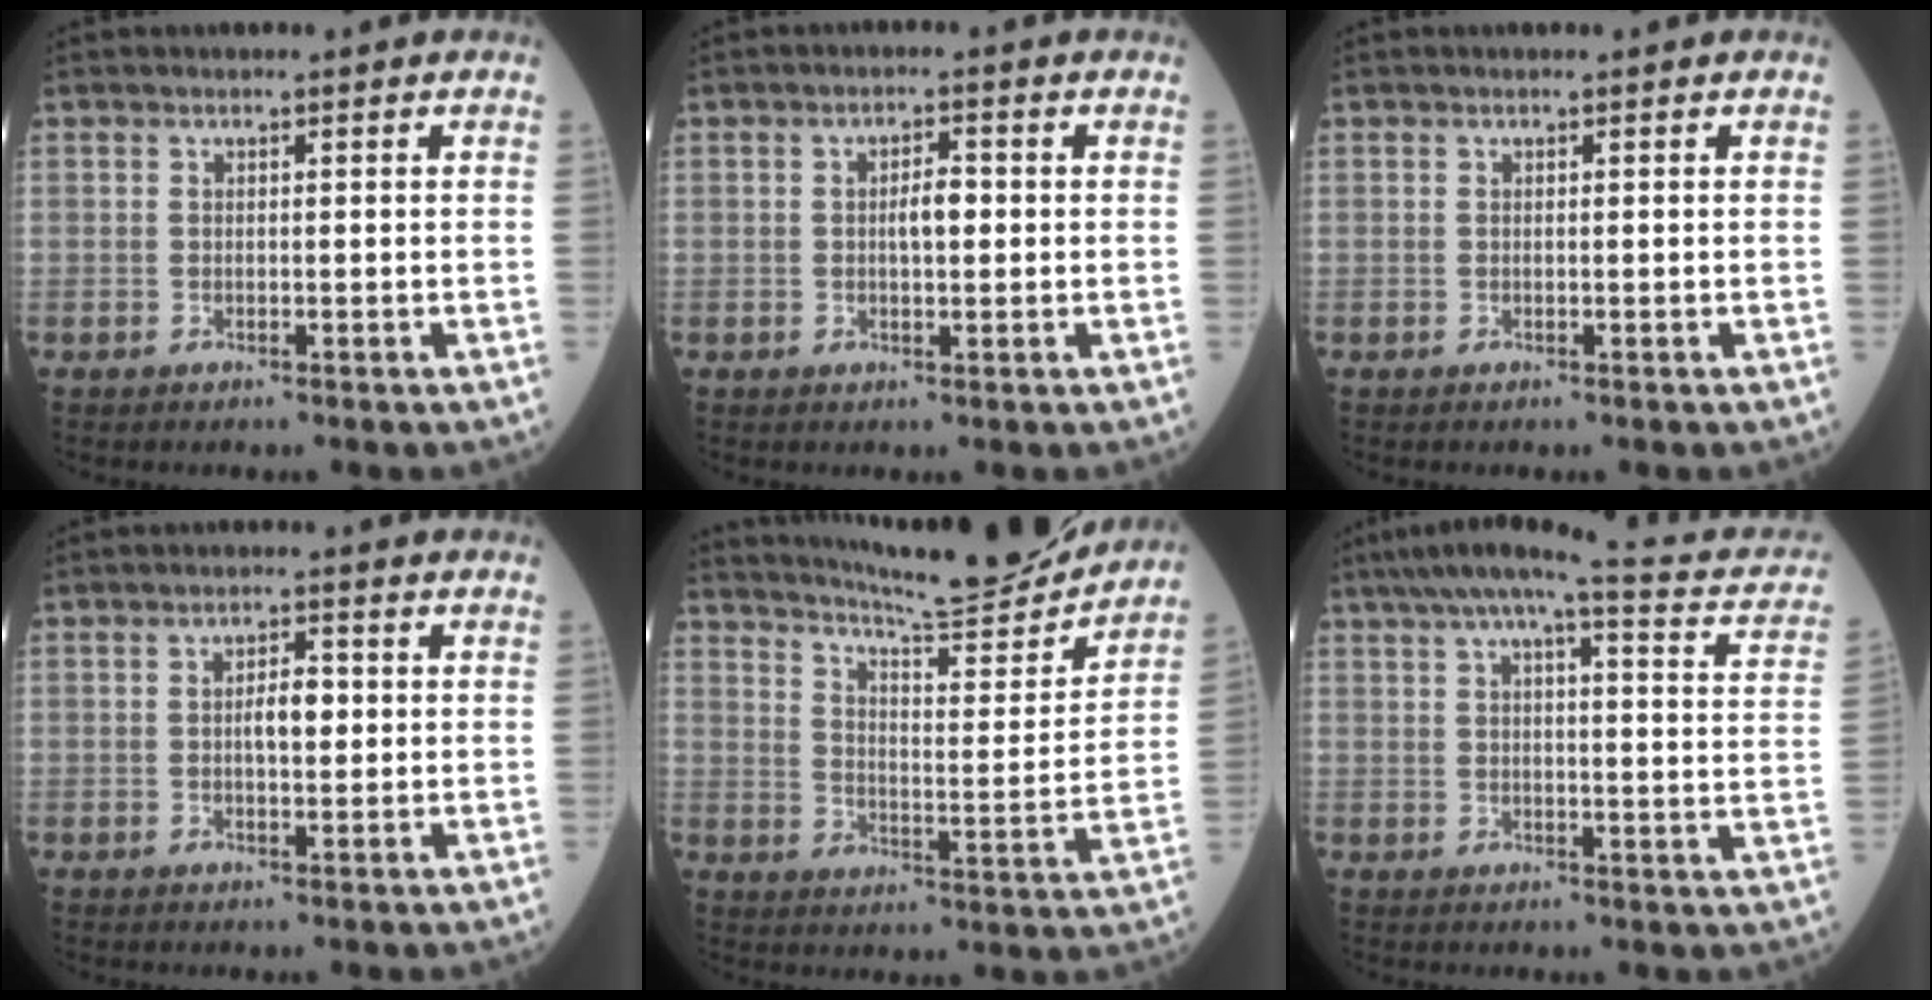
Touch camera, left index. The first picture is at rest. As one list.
[{"total": 3.0, "force": [0.0, 1.0, 2.8], "torque": [-0.046, 0.005, 0.001]}, {"total": 0.0}, {"total": 3.3, "force": [0.1, 1.2, 3.1], "torque": [-0.050, 0.006, 0.001]}, {"total": 18.6, "force": [17.6, 0.2, 6.0], "torque": [-0.102, -0.048, 0.246]}, {"total": 19.4, "force": [15.6, 2.6, 11.3], "torque": [-0.163, 0.015, 0.177]}]